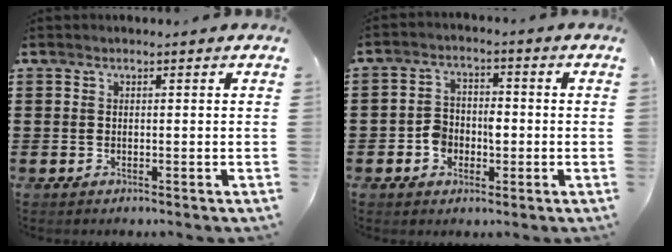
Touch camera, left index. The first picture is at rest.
{"total": 3.9, "force": [-1.6, 2.9, 2.1], "torque": [-0.044, 0.009, -0.034]}